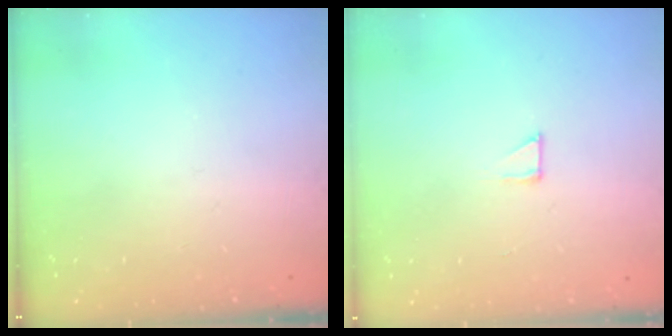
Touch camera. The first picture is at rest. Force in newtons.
{"total": 2.3, "press": 2.3, "slide": 0.2}